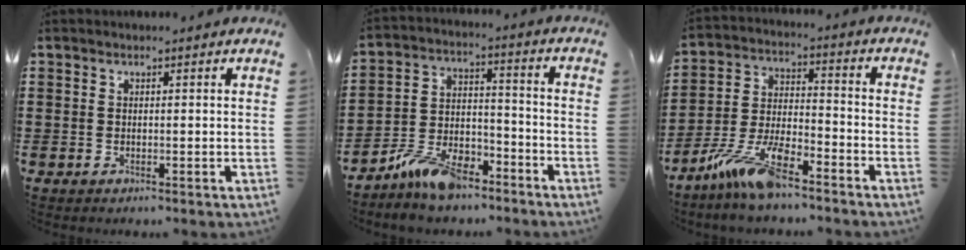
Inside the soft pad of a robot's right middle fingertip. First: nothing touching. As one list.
[{"total": 9.6, "force": [-7.7, 3.5, 4.5], "torque": [-0.087, 0.026, -0.146]}, {"total": 10.3, "force": [-7.8, 2.3, 6.3], "torque": [-0.140, 0.007, -0.154]}]